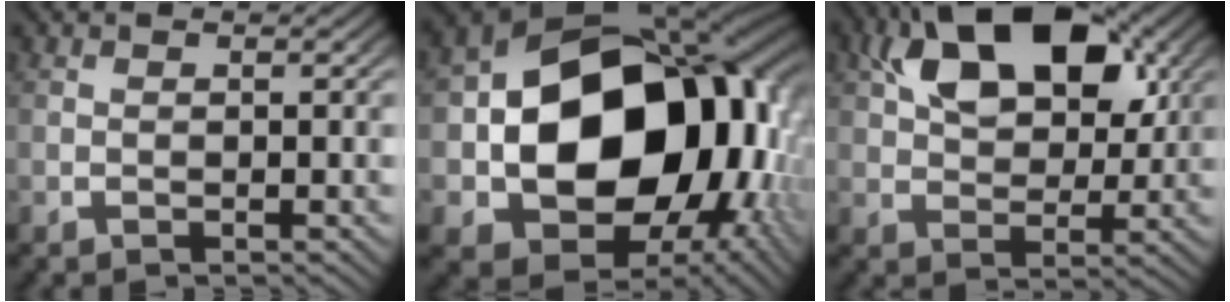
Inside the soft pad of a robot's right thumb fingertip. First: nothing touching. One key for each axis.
{"total": 25.8, "fx": -1.9, "fy": 17.5, "fz": 18.8, "tx": -0.354, "ty": -0.094, "tz": 0.009}
{"total": 10.1, "fx": 3.8, "fy": 5.7, "fz": 7.4, "tx": -0.123, "ty": 0.003, "tz": 0.068}